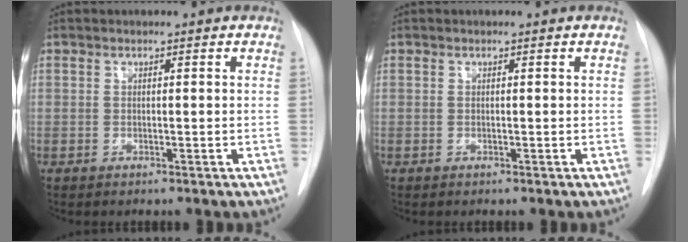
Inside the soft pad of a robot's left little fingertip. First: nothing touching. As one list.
[{"total": 0.0}]